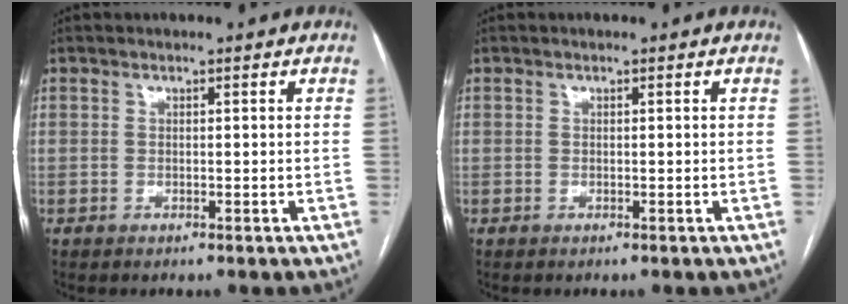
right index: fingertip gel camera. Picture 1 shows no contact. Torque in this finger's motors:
{"motor_torque": [0.01, 0.01, -0.01, 0.00]}